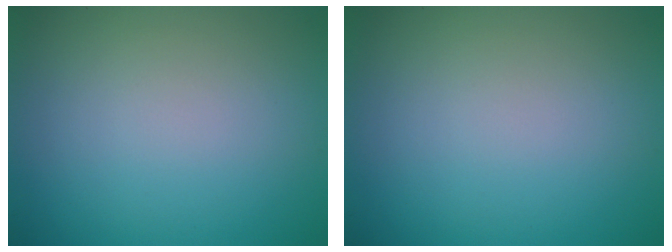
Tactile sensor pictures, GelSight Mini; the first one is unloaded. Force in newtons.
{"total": 0.0}